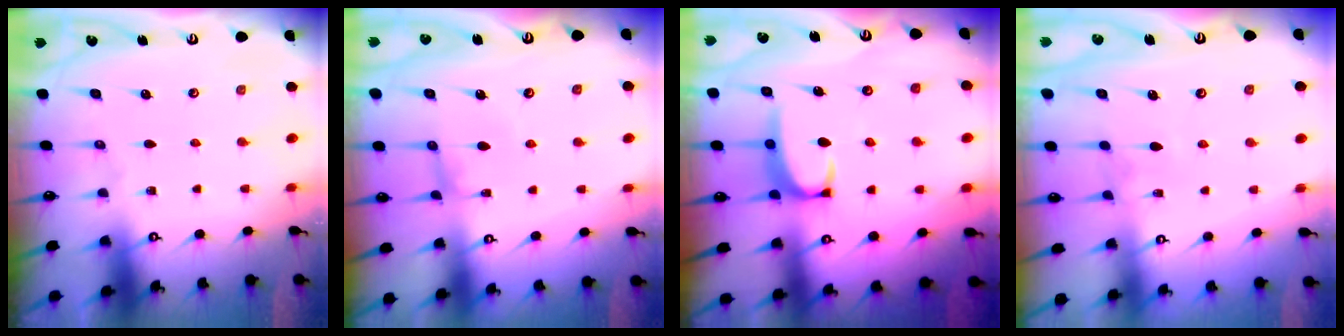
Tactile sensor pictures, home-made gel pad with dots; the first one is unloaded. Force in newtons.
{"total": 0.6, "press": 0.1, "slide": 0.5}
{"total": 2.2, "press": 2.1, "slide": 0.7}
{"total": 2.4, "press": 2.3, "slide": 0.6}